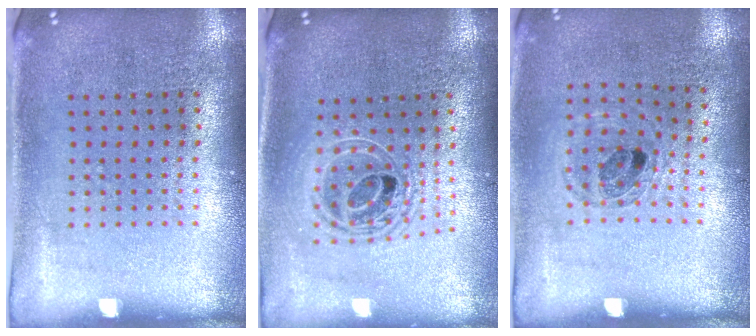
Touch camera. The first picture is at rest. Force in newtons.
{"total": 1.8, "press": 1.4, "slide": 1.1}
{"total": 0.9, "press": 0.9, "slide": 0.1}